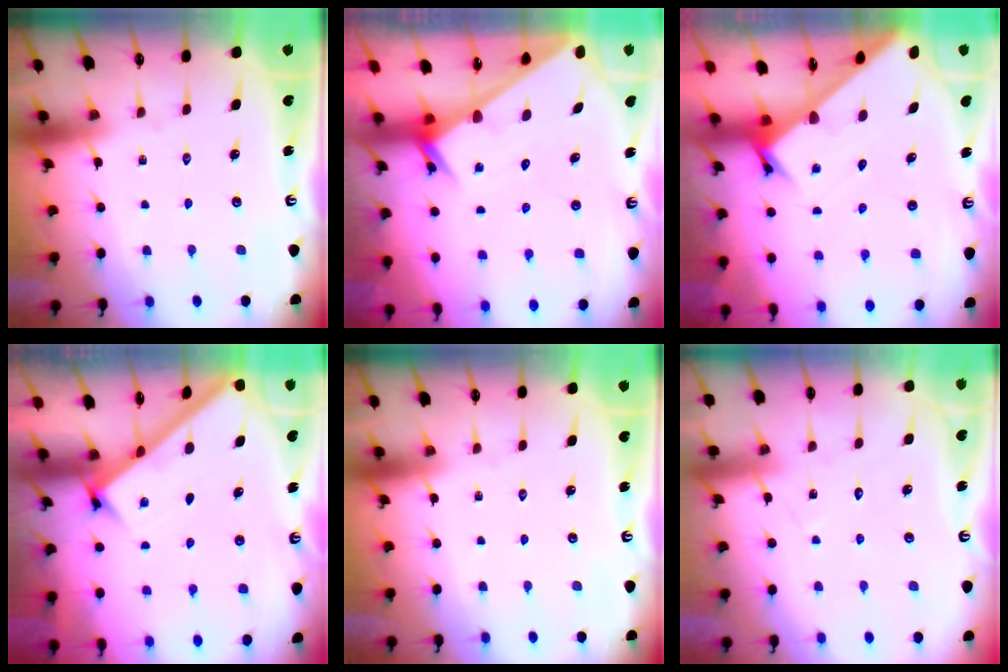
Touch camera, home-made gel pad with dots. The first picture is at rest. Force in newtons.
{"total": 2.0, "press": 2.0, "slide": 0.1}
{"total": 2.8, "press": 2.8, "slide": 0.3}
{"total": 2.5, "press": 2.5, "slide": 0.3}
{"total": 0.0}
{"total": 6.4, "press": 6.4, "slide": 0.4}